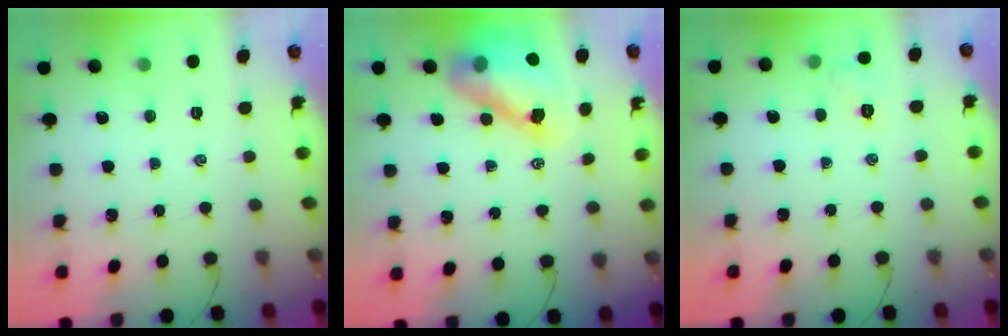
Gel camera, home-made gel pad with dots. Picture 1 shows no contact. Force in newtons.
{"total": 13.1, "press": 12.7, "slide": 3.5}
{"total": 5.3, "press": 5.1, "slide": 1.4}